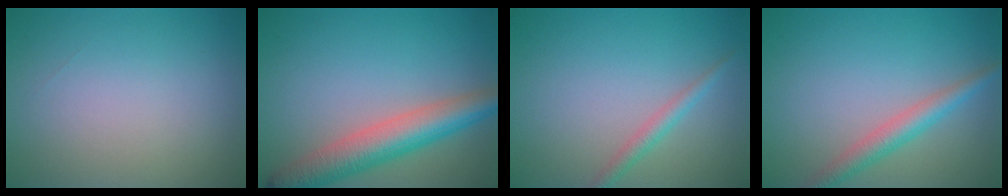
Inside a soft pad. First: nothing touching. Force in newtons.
{"total": 6.2, "press": 6.2, "slide": 0.2}
{"total": 1.6, "press": 1.6, "slide": 0.0}
{"total": 2.9, "press": 2.9, "slide": 0.1}